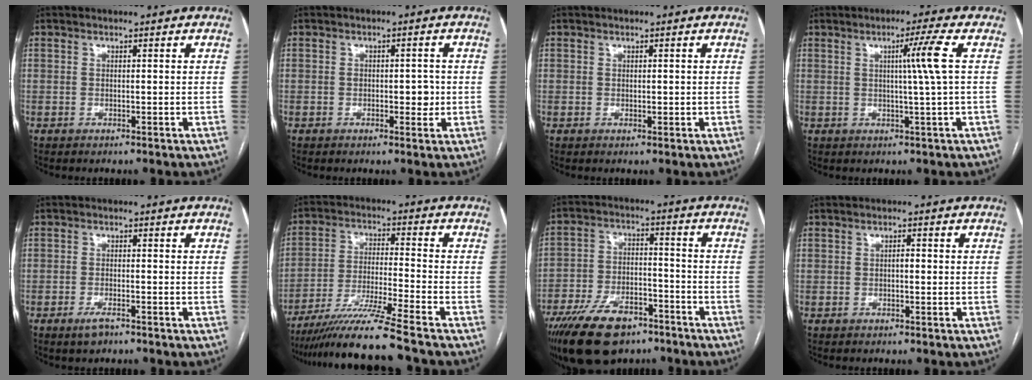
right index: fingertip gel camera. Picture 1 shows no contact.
{"total": 3.2, "force": [-0.2, 1.8, 2.6], "torque": [-0.034, 0.003, 0.001]}
{"total": 1.1, "force": [0.1, 0.8, 0.7], "torque": [-0.010, -0.001, 0.003]}
{"total": 5.0, "force": [0.9, -1.8, 4.6], "torque": [-0.080, 0.000, 0.017]}
{"total": 2.4, "force": [-1.6, 0.7, 1.6], "torque": [-0.031, -0.002, -0.027]}
{"total": 12.9, "force": [-10.6, -2.1, 7.1], "torque": [-0.122, -0.028, -0.184]}
{"total": 14.6, "force": [-10.0, 6.8, 8.2], "torque": [-0.151, -0.005, -0.172]}
{"total": 1.0, "force": [-0.1, 0.4, 0.9], "torque": [-0.014, 0.003, -0.003]}